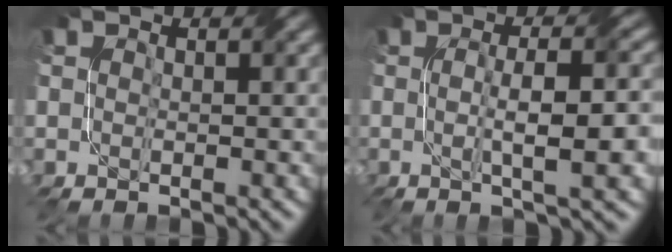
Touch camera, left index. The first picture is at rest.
{"total": 6.7, "force": [-0.4, 1.6, 6.5], "torque": [-0.090, 0.003, -0.003]}